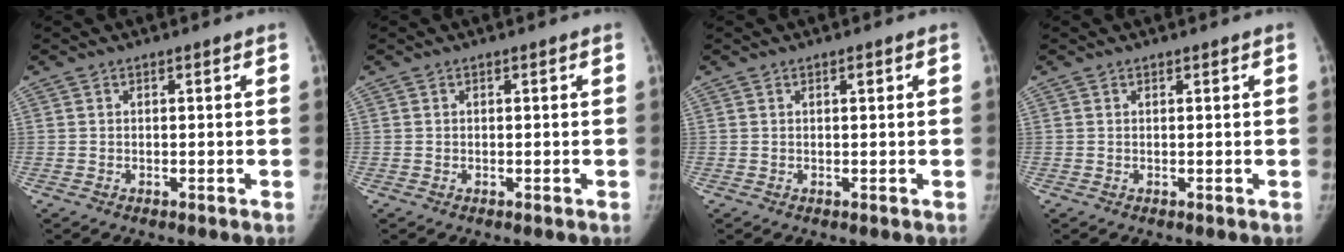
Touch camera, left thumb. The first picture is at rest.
{"total": 0.0}
{"total": 0.7, "force": [0.3, 0.2, 0.6], "torque": [-0.008, 0.000, 0.006]}
{"total": 0.0}